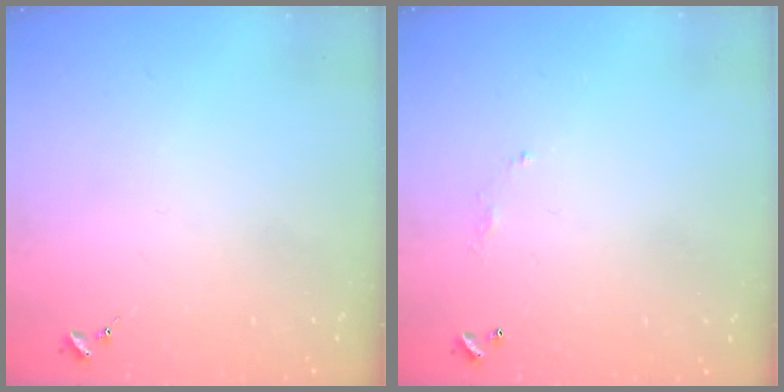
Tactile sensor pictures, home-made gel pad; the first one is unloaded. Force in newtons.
{"total": 3.6, "press": 3.6, "slide": 0.1}